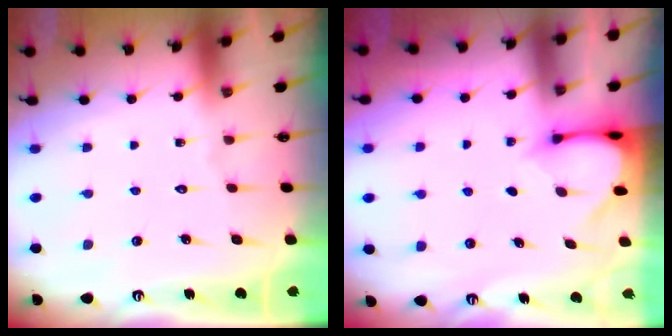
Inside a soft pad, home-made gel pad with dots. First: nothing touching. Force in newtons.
{"total": 3.4, "press": 3.3, "slide": 0.3}